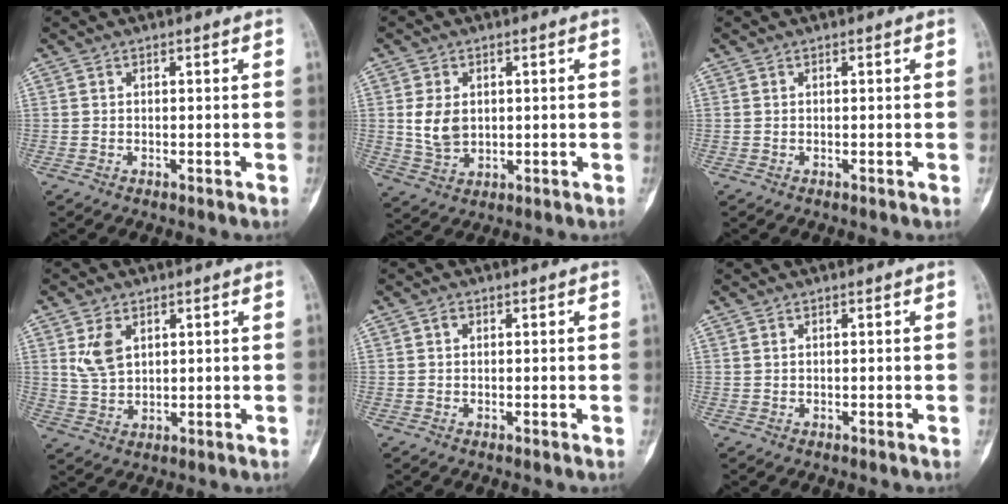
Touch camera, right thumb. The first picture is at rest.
{"total": 6.2, "force": [0.8, 4.4, 4.2], "torque": [-0.067, -0.007, 0.026]}
{"total": 0.0}
{"total": 5.7, "force": [2.2, 3.6, 3.8], "torque": [-0.063, -0.010, 0.051]}
{"total": 1.1, "force": [0.4, 0.8, 0.5], "torque": [-0.005, 0.001, 0.005]}
{"total": 0.0}